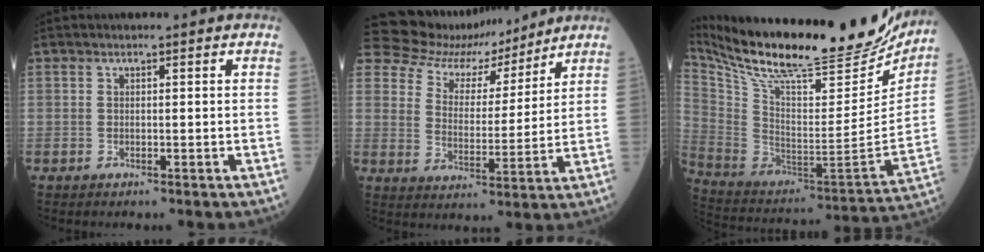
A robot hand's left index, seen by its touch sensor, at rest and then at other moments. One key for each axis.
{"total": 11.7, "fx": 11.2, "fy": 3.3, "fz": 1.3, "tx": -0.034, "ty": 0.007, "tz": 0.188}
{"total": 33.0, "fx": 28.0, "fy": 6.8, "fz": 16.2, "tx": -0.295, "ty": -0.059, "tz": 0.411}